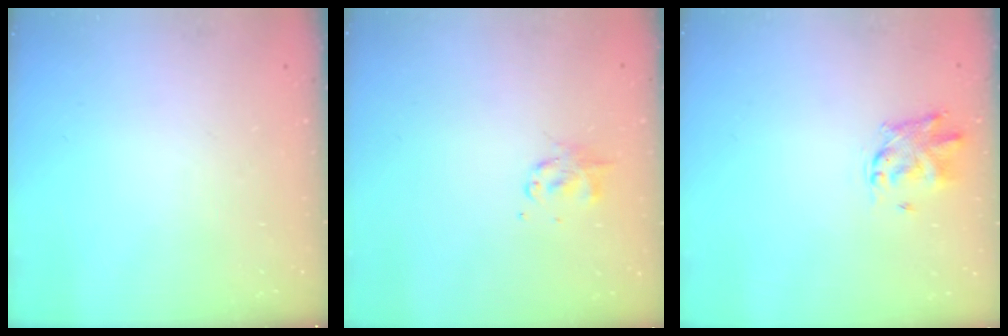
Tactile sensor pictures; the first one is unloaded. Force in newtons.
{"total": 2.5, "press": 2.5, "slide": 0.6}
{"total": 2.8, "press": 2.8, "slide": 0.7}